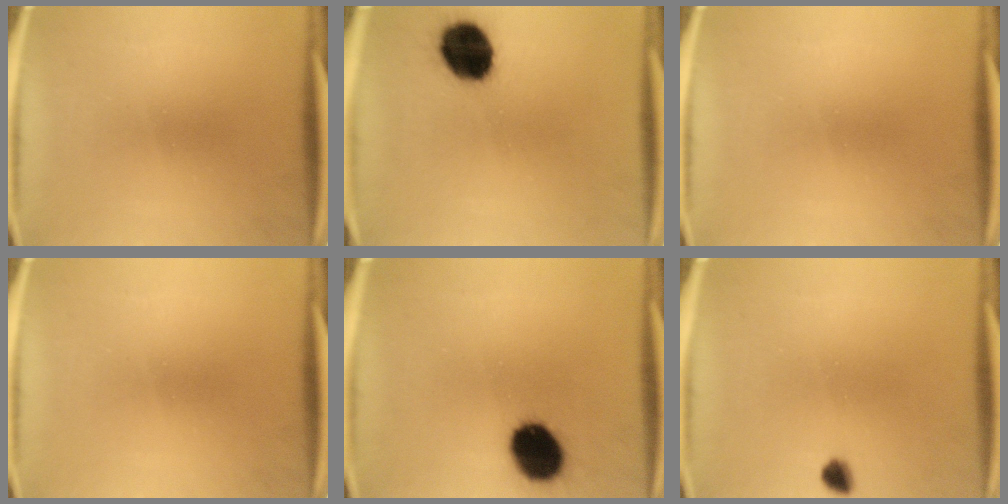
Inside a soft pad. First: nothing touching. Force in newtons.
{"total": 14.4}
{"total": 0.0}
{"total": 0.0}
{"total": 13.5}
{"total": 2.4}